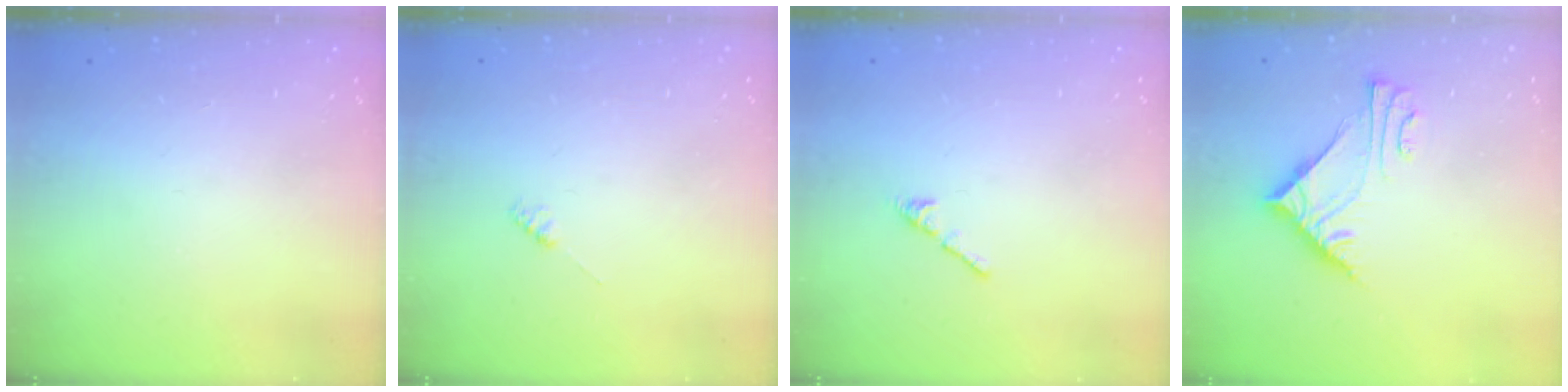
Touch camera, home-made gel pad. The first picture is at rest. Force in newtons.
{"total": 2.3, "press": 2.3, "slide": 0.3}
{"total": 2.7, "press": 2.6, "slide": 0.8}
{"total": 7.7, "press": 7.7, "slide": 0.3}